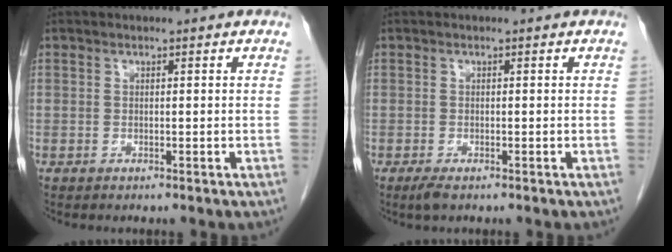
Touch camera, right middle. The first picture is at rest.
{"total": 1.6, "force": [-1.0, 0.3, 1.1], "torque": [-0.028, -0.006, -0.018]}